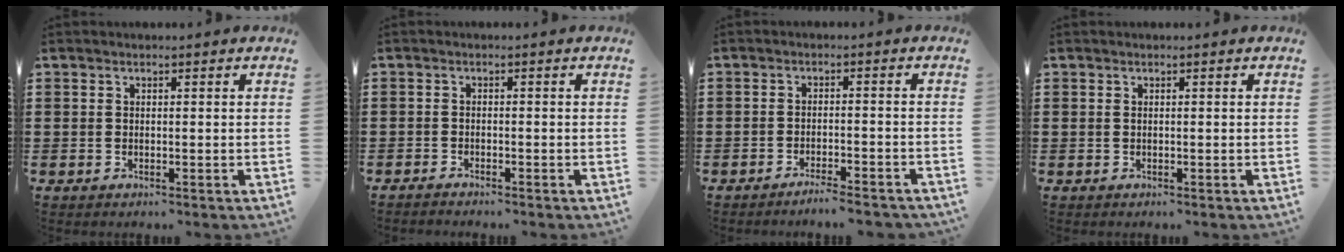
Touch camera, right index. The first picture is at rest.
{"total": 1.1, "force": [-1.1, 0.1, -0.1], "torque": [-0.002, 0.002, -0.023]}
{"total": 2.8, "force": [-2.7, -0.1, 0.7], "torque": [-0.015, 0.001, -0.055]}
{"total": 0.0}